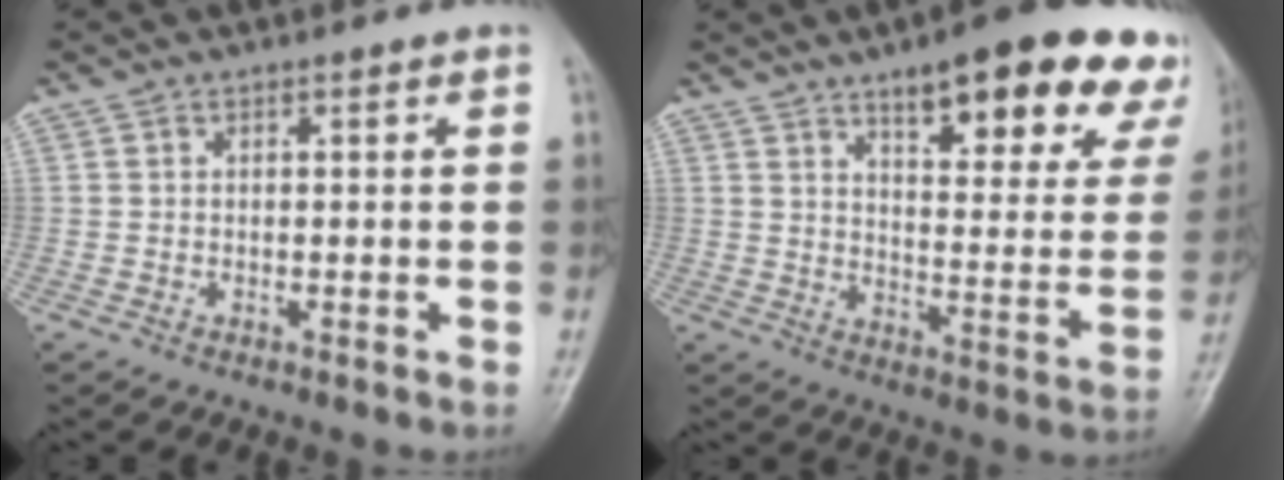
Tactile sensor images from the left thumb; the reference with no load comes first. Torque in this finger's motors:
{"motor_torque": [0.72, 0.58, 1.42, -1.35, 0.19]}